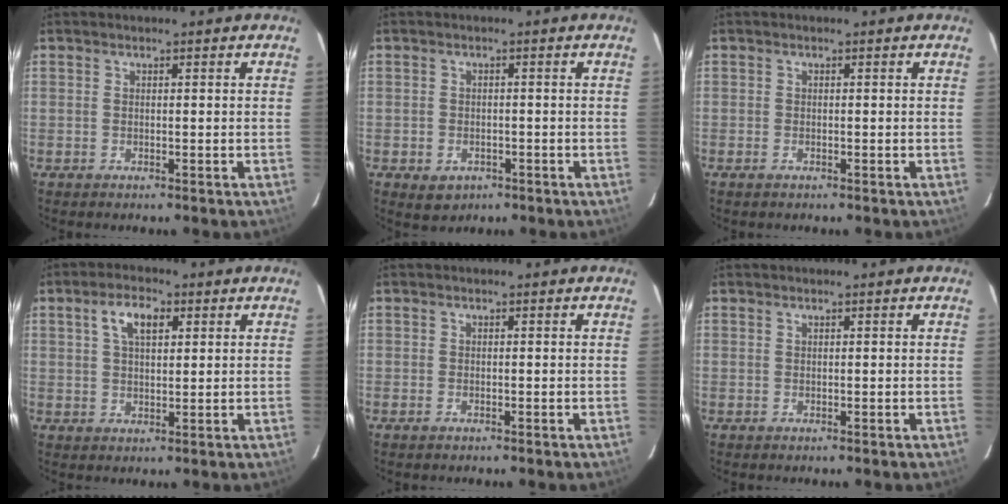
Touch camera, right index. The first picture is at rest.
{"total": 4.1, "force": [-2.0, 3.3, 1.6], "torque": [-0.035, -0.003, -0.019]}
{"total": 0.9, "force": [-0.7, 0.5, 0.4], "torque": [-0.007, -0.004, -0.014]}
{"total": 5.7, "force": [2.3, 2.8, 4.4], "torque": [-0.079, 0.014, 0.042]}
{"total": 0.7, "force": [-0.5, 0.3, 0.3], "torque": [-0.004, -0.003, -0.011]}
{"total": 0.0}